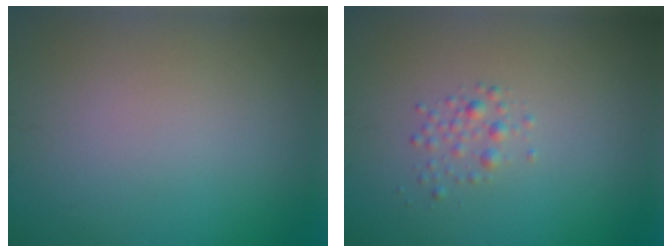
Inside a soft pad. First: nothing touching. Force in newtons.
{"total": 1.2, "press": 1.2, "slide": 0.1}